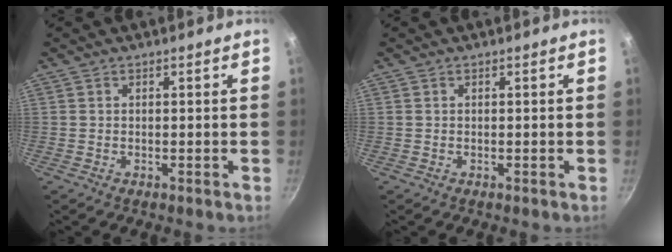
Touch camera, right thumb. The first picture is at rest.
{"total": 0.0}